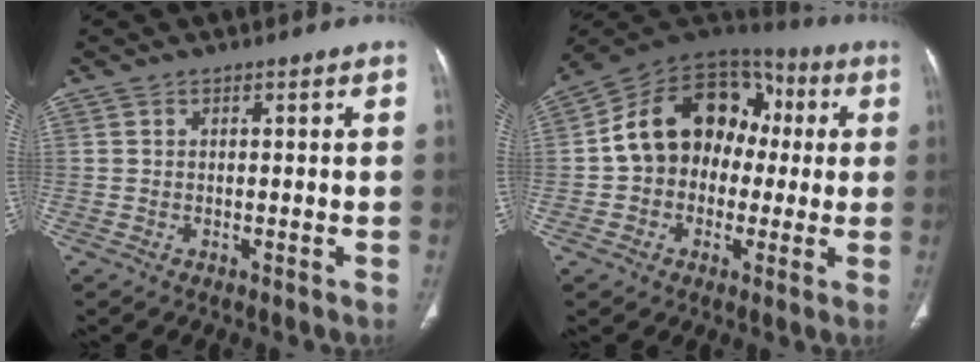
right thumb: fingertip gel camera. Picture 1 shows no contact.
{"total": 17.8, "force": [0.7, 13.9, 11.0], "torque": [-0.137, 0.051, 0.000]}